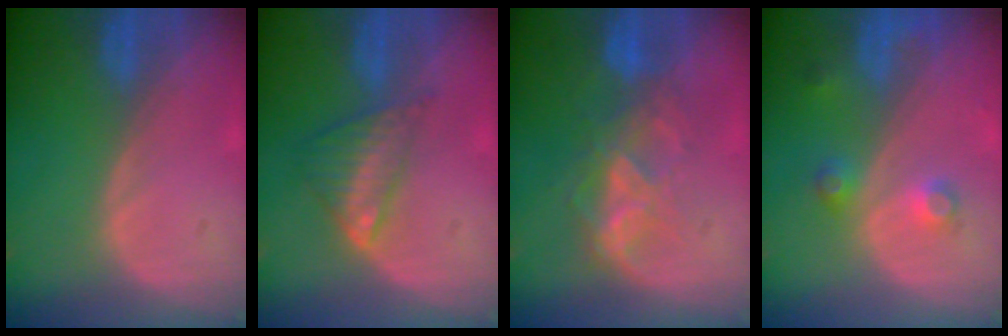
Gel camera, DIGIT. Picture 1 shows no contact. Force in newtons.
{"total": 6.0, "press": 5.2, "slide": 3.0}
{"total": 7.1, "press": 6.7, "slide": 2.4}
{"total": 3.8, "press": 3.5, "slide": 1.4}